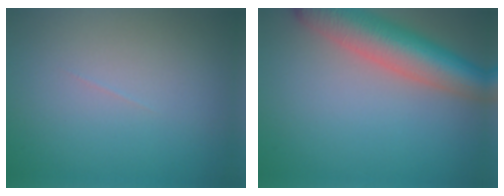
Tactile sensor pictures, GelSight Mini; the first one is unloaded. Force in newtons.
{"total": 7.9, "press": 7.9, "slide": 0.5}